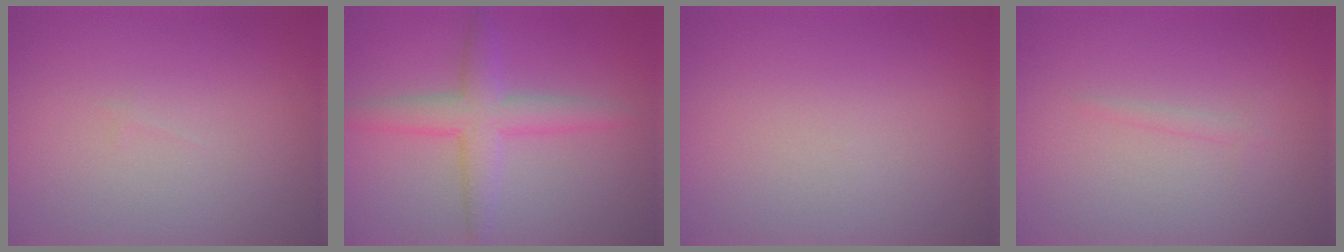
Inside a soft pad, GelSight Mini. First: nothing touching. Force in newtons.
{"total": 4.9, "press": 4.9, "slide": 0.0}
{"total": 0.0}
{"total": 0.7, "press": 0.7, "slide": 0.1}